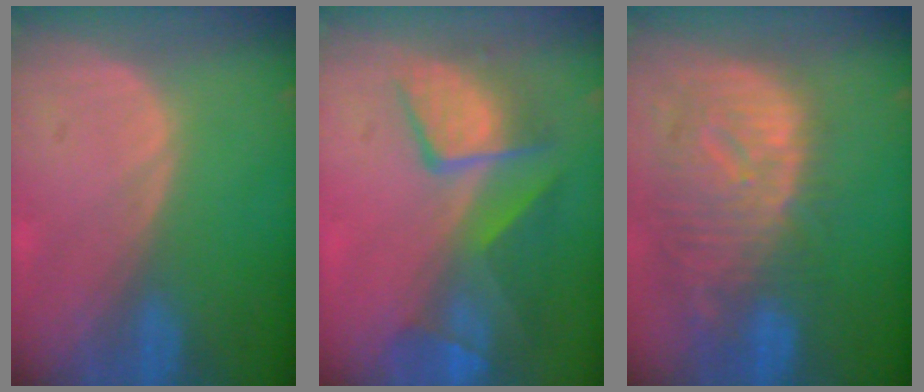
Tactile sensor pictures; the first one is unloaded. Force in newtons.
{"total": 10.1, "press": 8.7, "slide": 5.0}
{"total": 12.4, "press": 10.8, "slide": 6.2}